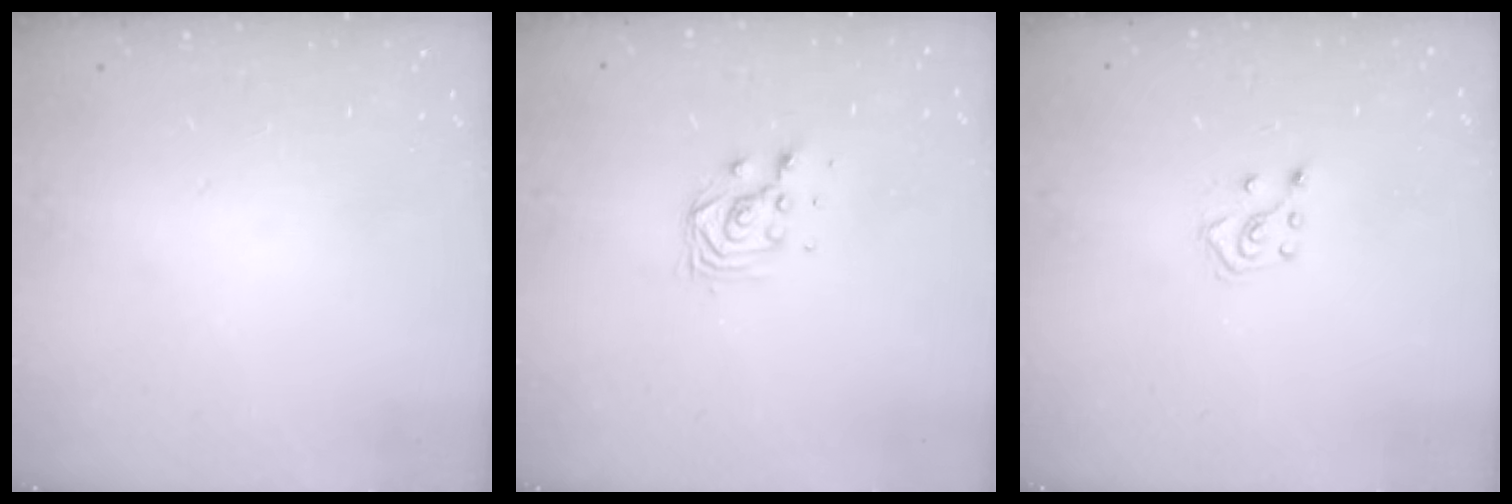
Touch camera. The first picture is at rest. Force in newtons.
{"total": 4.7, "press": 4.6, "slide": 0.6}
{"total": 4.9, "press": 4.8, "slide": 0.8}